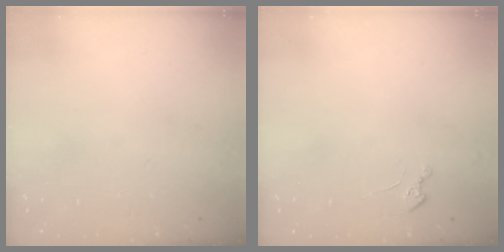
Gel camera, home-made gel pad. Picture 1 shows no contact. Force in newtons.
{"total": 2.2, "press": 2.2, "slide": 0.3}